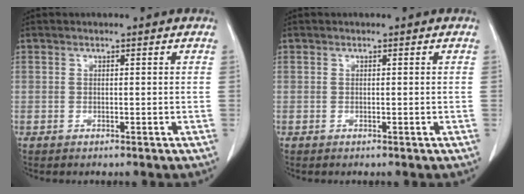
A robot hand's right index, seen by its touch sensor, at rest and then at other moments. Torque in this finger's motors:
{"motor_torque": [0.00, 0.00, 0.00, 0.00]}